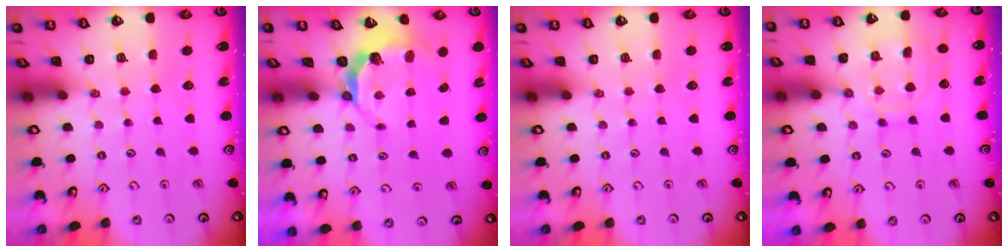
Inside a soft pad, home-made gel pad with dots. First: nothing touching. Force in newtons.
{"total": 5.2, "press": 4.0, "slide": 3.4}
{"total": 0.0}
{"total": 11.8, "press": 11.8, "slide": 0.8}